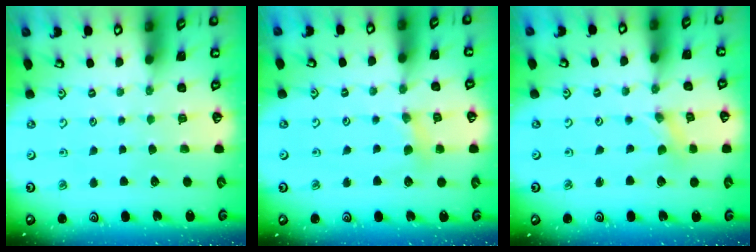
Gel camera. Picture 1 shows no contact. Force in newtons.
{"total": 4.0, "press": 4.0, "slide": 0.6}
{"total": 0.0}